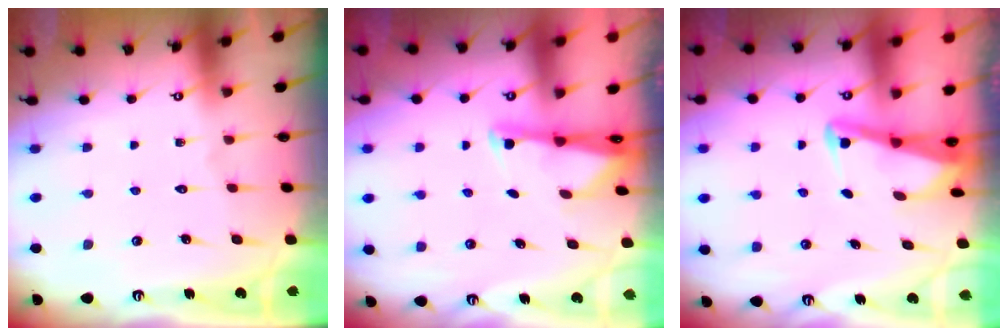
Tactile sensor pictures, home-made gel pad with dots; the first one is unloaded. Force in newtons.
{"total": 1.9, "press": 1.9, "slide": 0.4}
{"total": 3.1, "press": 3.1, "slide": 0.3}